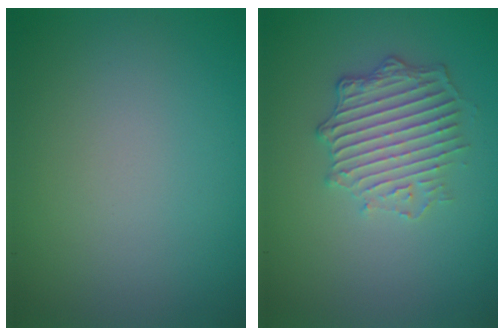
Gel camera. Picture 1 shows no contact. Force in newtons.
{"total": 3.8, "press": 3.5, "slide": 1.6}